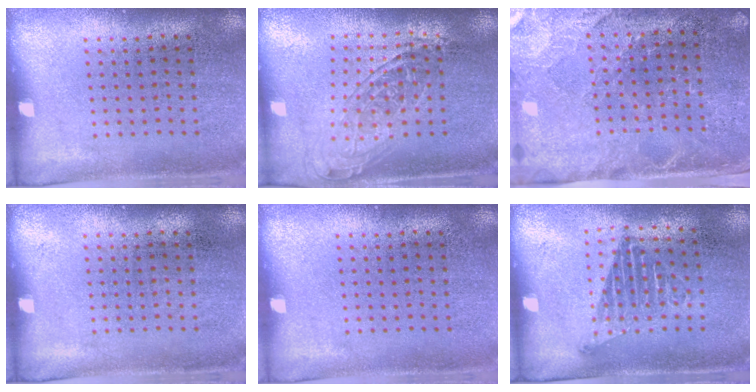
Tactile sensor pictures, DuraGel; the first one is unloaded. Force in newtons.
{"total": 1.5, "press": 1.2, "slide": 0.9}
{"total": 2.8, "press": 2.6, "slide": 1.1}
{"total": 0.0}
{"total": 0.0}
{"total": 1.1, "press": 1.0, "slide": 0.6}